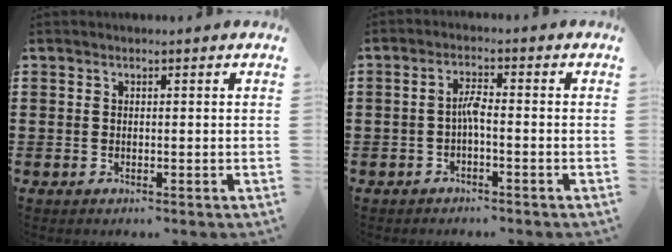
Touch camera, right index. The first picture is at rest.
{"total": 2.6, "force": [-0.8, 0.4, 2.4], "torque": [-0.047, 0.005, -0.018]}